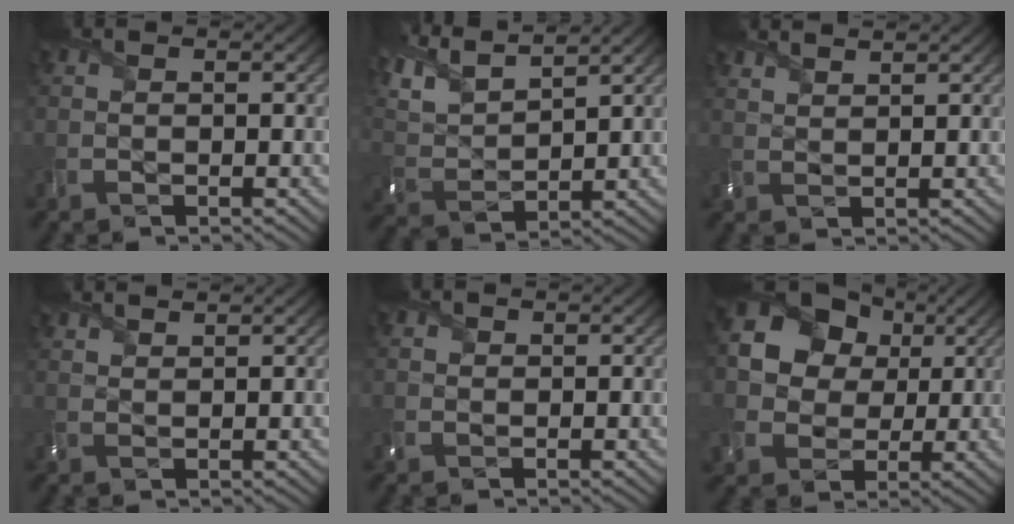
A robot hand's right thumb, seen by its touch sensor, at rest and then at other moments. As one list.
[{"total": 8.8, "force": [6.7, 2.6, 5.0], "torque": [-0.138, 0.023, 0.137]}, {"total": 2.7, "force": [2.5, 0.6, 1.0], "torque": [-0.024, 0.000, 0.049]}, {"total": 2.2, "force": [2.0, 0.4, 0.7], "torque": [-0.022, 0.001, 0.041]}, {"total": 1.1, "force": [0.5, 1.0, 0.3], "torque": [-0.008, -0.001, 0.010]}, {"total": 14.6, "force": [3.9, 12.4, 6.4], "torque": [-0.190, 0.034, 0.072]}]